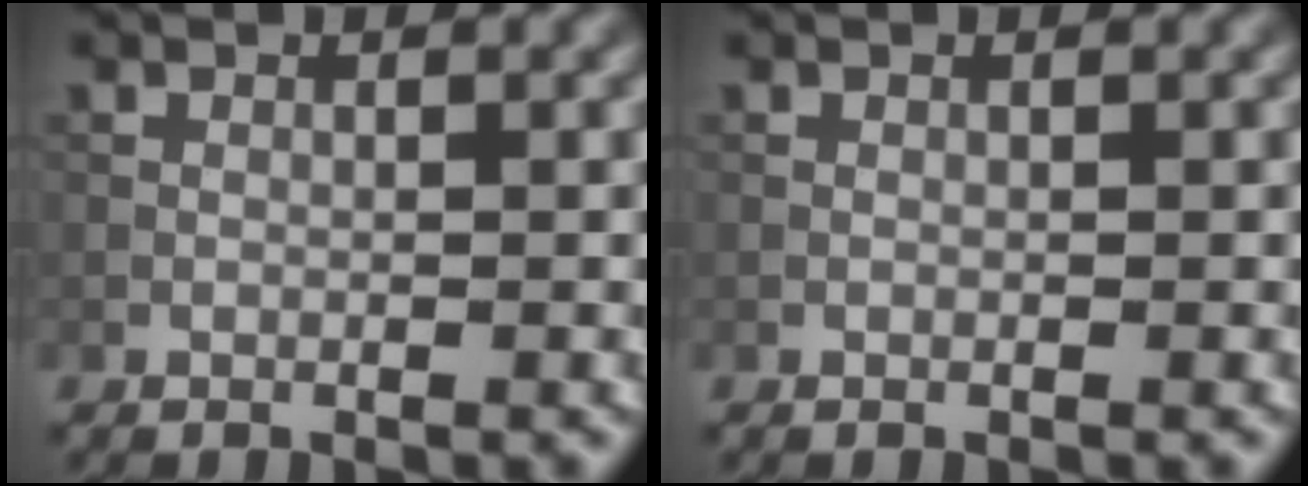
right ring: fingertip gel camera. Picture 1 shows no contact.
{"total": 0.0}